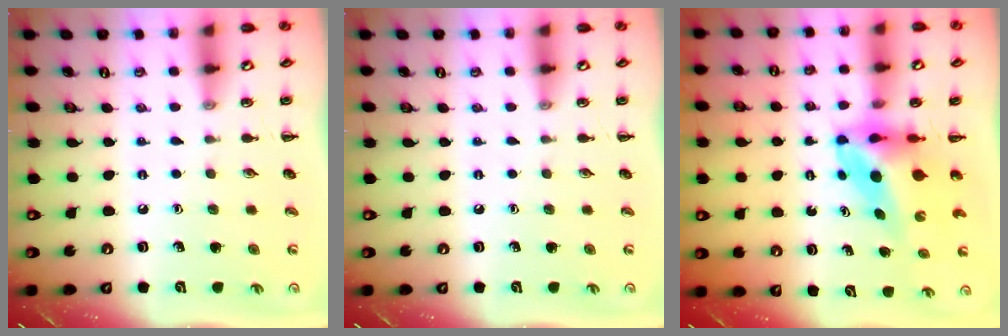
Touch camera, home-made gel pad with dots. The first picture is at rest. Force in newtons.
{"total": 0.0}
{"total": 6.0, "press": 5.7, "slide": 1.8}